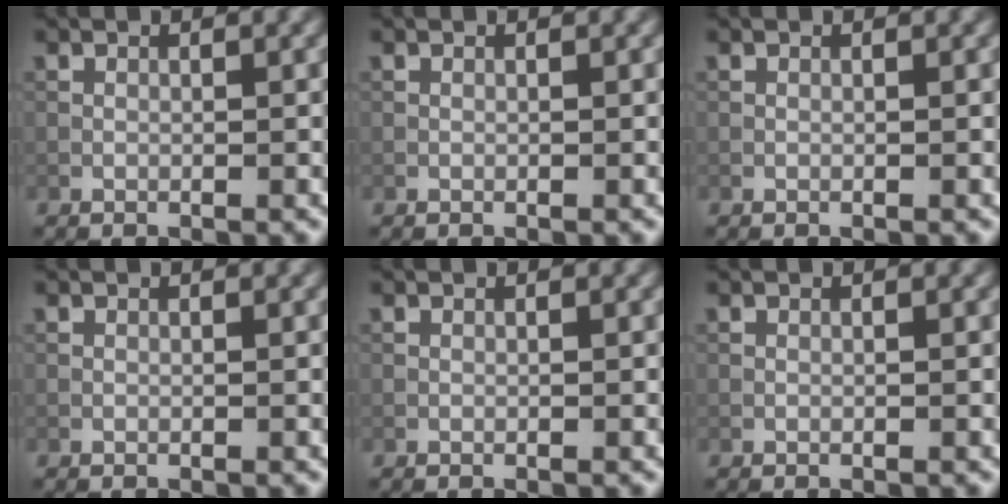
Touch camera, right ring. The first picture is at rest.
{"total": 0.0}
{"total": 0.0}
{"total": 0.0}
{"total": 0.0}
{"total": 0.0}